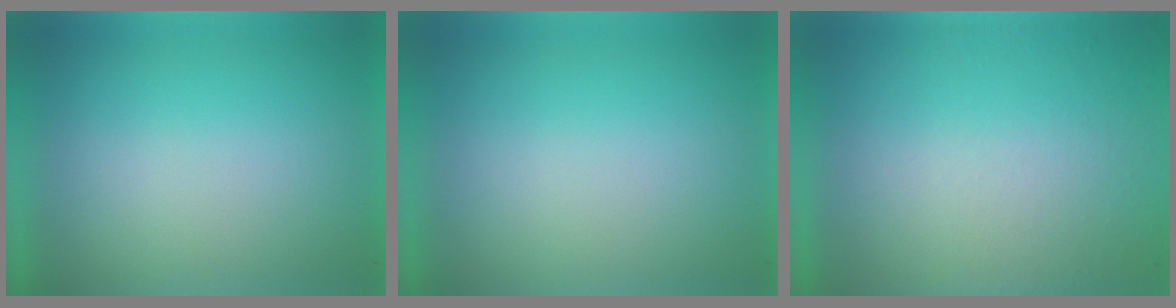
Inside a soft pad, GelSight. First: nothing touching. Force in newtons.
{"total": 0.0}
{"total": 9.2}